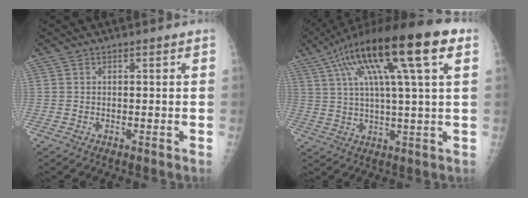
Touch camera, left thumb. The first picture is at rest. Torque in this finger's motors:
{"motor_torque": [0.73, 0.54, 2.02, -0.77, 0.49]}